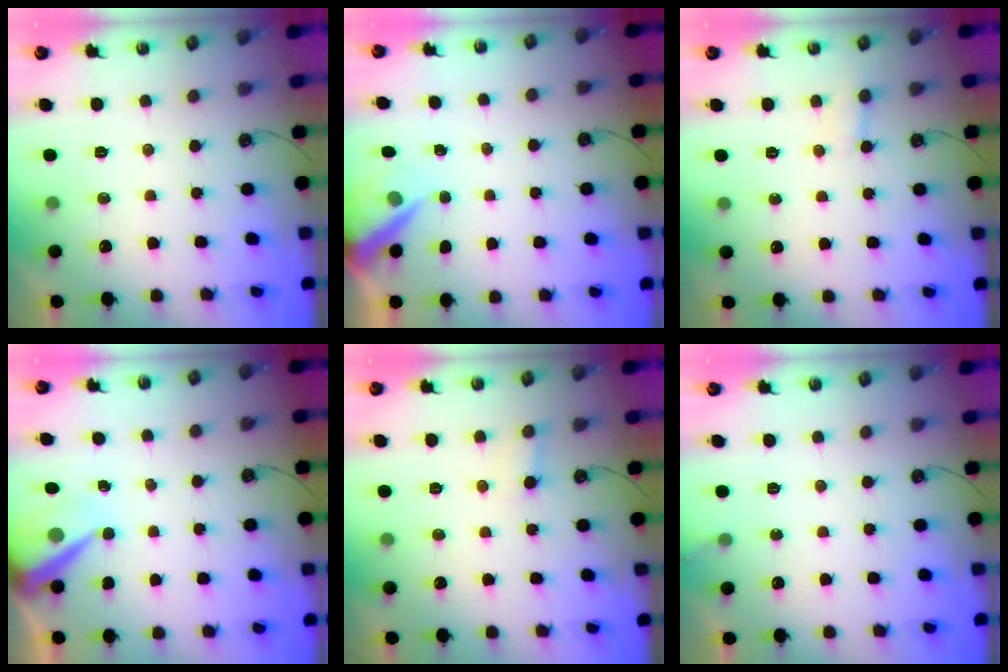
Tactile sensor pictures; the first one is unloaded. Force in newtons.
{"total": 6.4, "press": 6.4, "slide": 0.6}
{"total": 3.4, "press": 3.4, "slide": 0.2}
{"total": 8.7, "press": 8.7, "slide": 0.7}
{"total": 5.0, "press": 4.9, "slide": 0.4}
{"total": 2.8, "press": 2.8, "slide": 0.2}